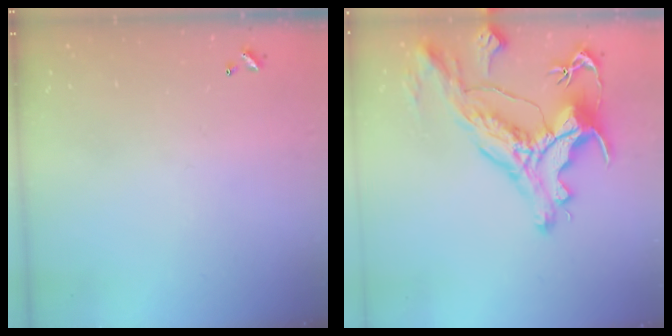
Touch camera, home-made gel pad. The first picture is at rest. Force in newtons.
{"total": 7.1, "press": 6.9, "slide": 1.8}